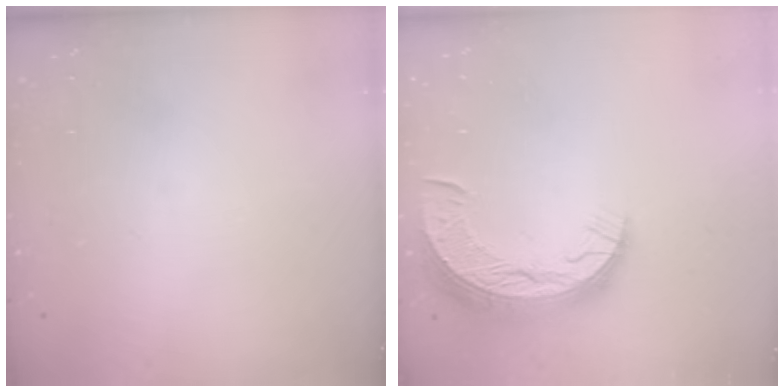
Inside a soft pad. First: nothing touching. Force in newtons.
{"total": 11.3, "press": 11.2, "slide": 0.9}